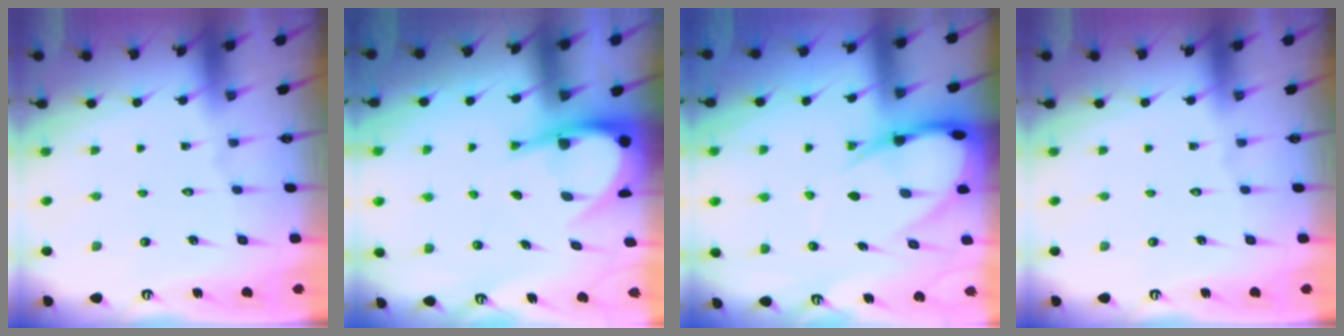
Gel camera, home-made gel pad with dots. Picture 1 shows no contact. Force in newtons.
{"total": 8.2, "press": 8.1, "slide": 1.0}
{"total": 13.1, "press": 13.0, "slide": 1.4}
{"total": 0.0}